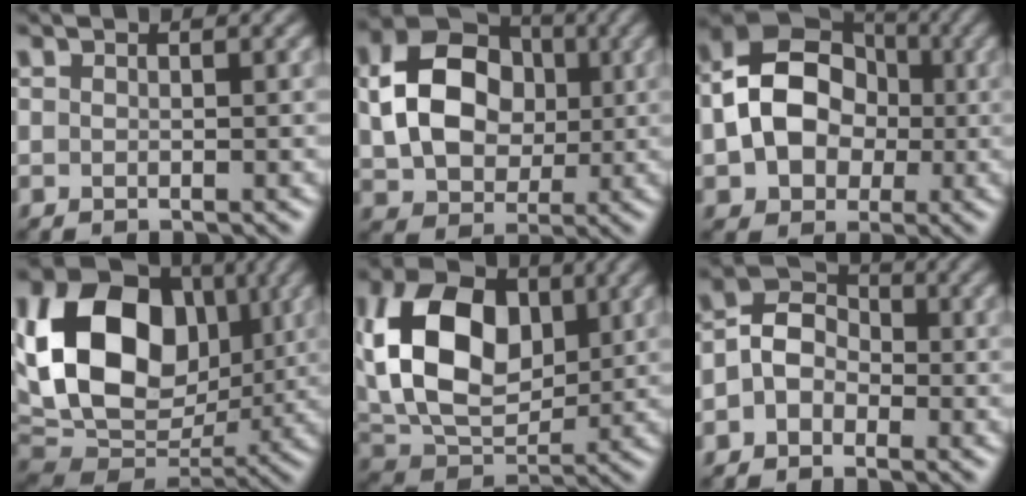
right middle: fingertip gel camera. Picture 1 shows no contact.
{"total": 9.0, "force": [0.9, 6.8, 5.8], "torque": [-0.119, 0.008, 0.014]}
{"total": 9.7, "force": [-0.5, 7.5, 6.1], "torque": [-0.103, 0.012, -0.023]}
{"total": 15.2, "force": [2.5, 11.2, 10.0], "torque": [-0.199, 0.013, 0.041]}
{"total": 10.9, "force": [2.2, 7.2, 7.9], "torque": [-0.153, 0.011, 0.030]}
{"total": 3.6, "force": [-0.8, 2.8, 2.1], "torque": [-0.031, 0.010, -0.026]}